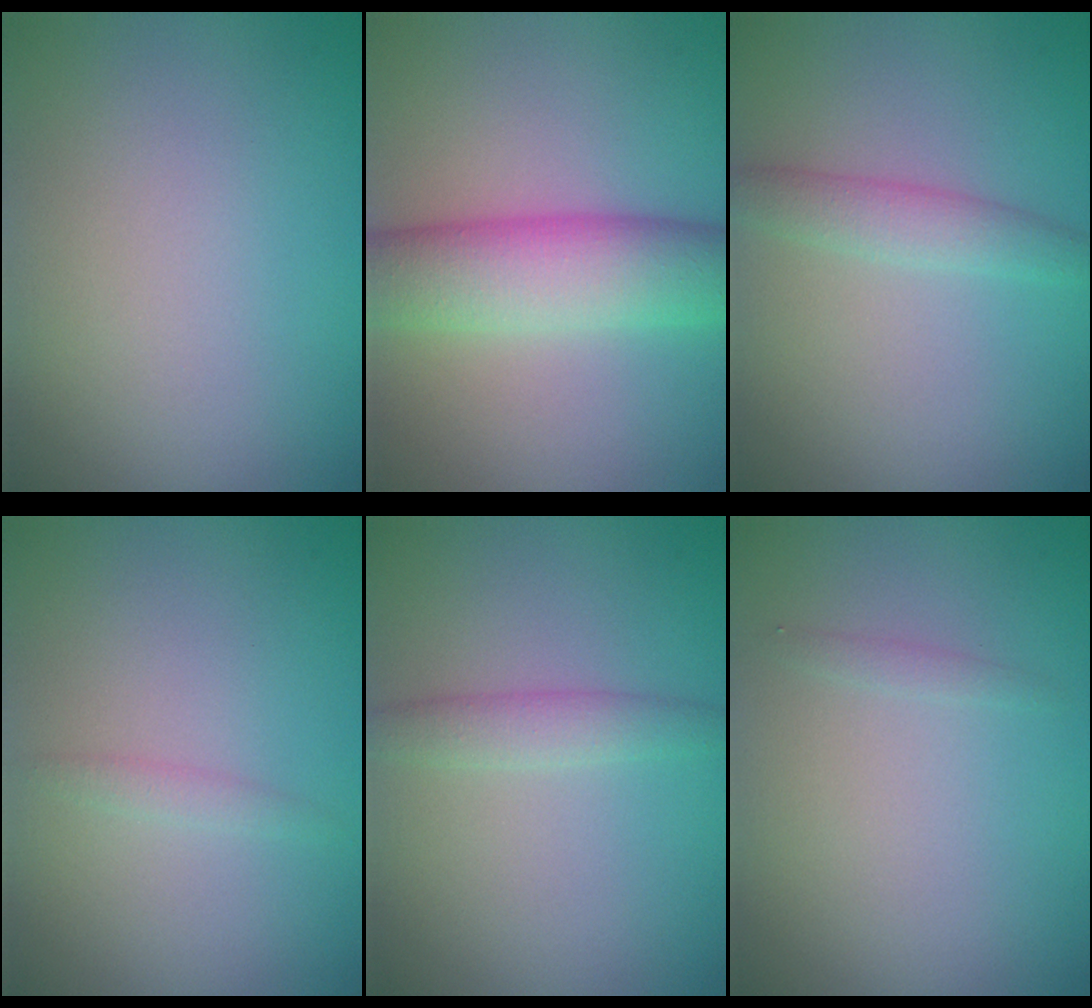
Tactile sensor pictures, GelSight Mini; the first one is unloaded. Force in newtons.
{"total": 7.4, "press": 7.4, "slide": 0.3}
{"total": 2.2, "press": 2.2, "slide": 0.1}
{"total": 0.8, "press": 0.8, "slide": 0.1}
{"total": 1.9, "press": 1.9, "slide": 0.1}
{"total": 0.6, "press": 0.6, "slide": 0.0}